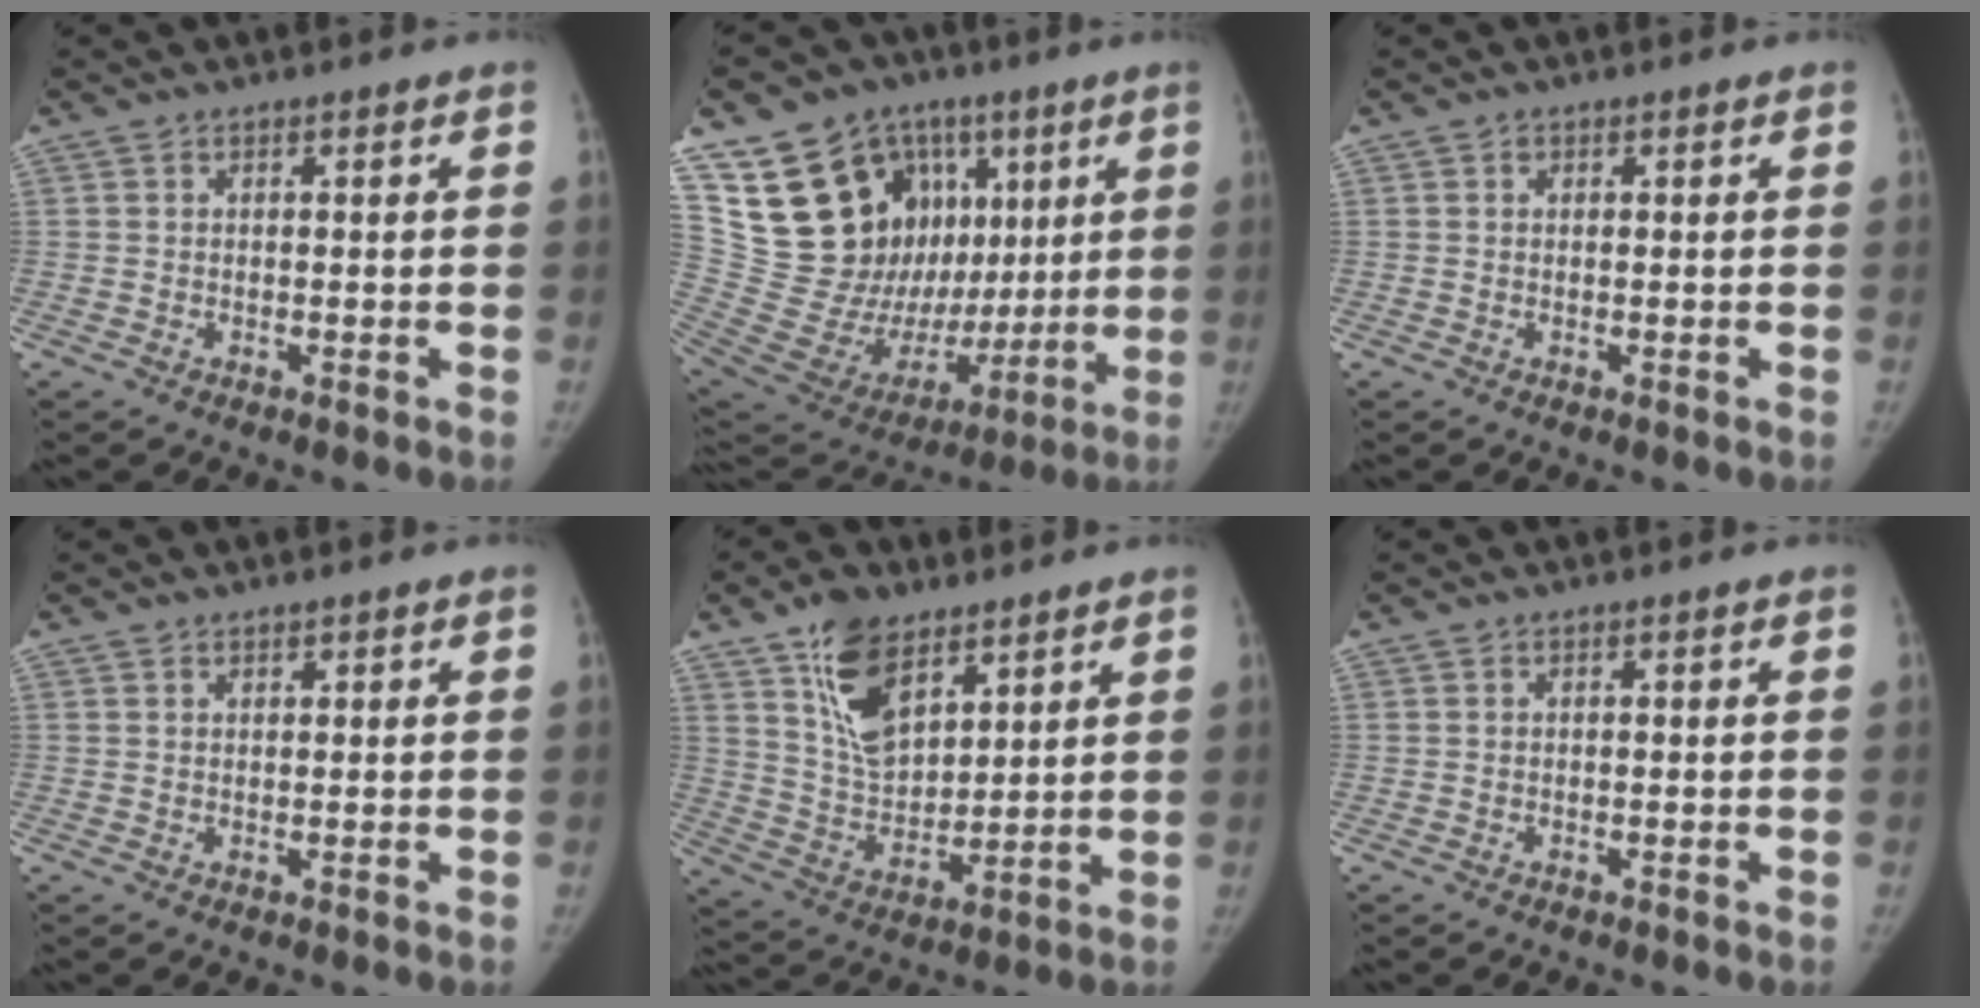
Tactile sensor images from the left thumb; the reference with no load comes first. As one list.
[{"total": 27.5, "force": [9.3, 19.8, 16.6], "torque": [-0.231, 0.018, 0.181]}, {"total": 0.6, "force": [0.3, 0.5, 0.2], "torque": [0.002, 0.000, 0.004]}, {"total": 0.8, "force": [0.7, 0.4, 0.3], "torque": [0.003, -0.004, 0.010]}, {"total": 12.7, "force": [7.6, 6.9, 7.5], "torque": [-0.108, -0.044, 0.148]}, {"total": 0.0}]